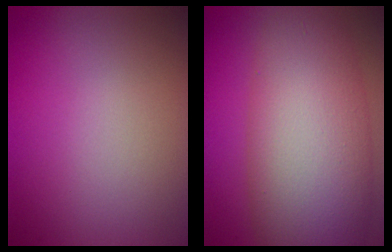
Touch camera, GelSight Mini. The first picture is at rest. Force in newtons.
{"total": 11.4, "press": 11.4, "slide": 0.5}